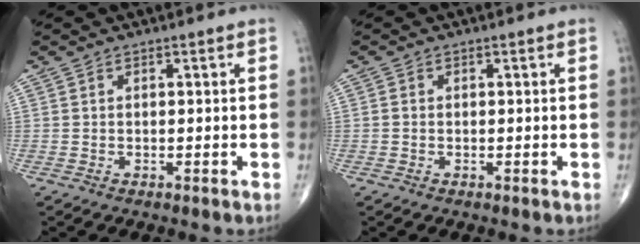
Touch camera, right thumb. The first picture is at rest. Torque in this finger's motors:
{"motor_torque": [-0.03, -0.02, -0.22, 0.02, 0.05]}